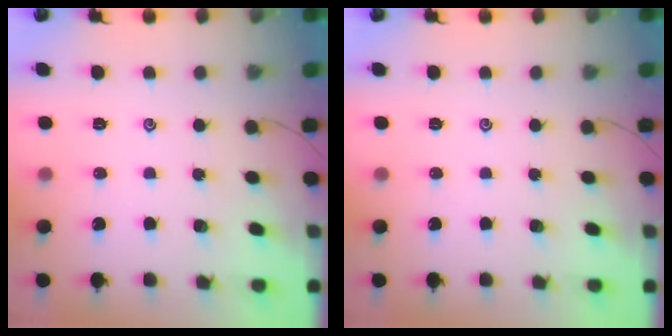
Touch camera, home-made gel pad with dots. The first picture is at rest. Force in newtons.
{"total": 0.0}